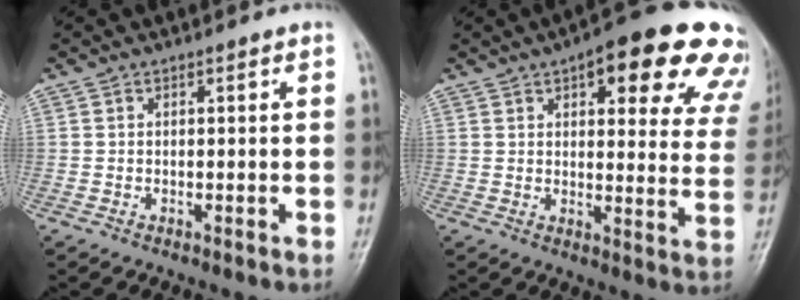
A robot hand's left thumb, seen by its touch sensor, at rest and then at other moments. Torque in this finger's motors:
{"motor_torque": [0.47, 0.54, 0.88, -0.38, 0.07]}